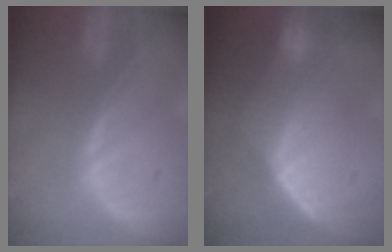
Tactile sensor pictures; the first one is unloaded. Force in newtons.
{"total": 7.4, "press": 7.2, "slide": 1.7}